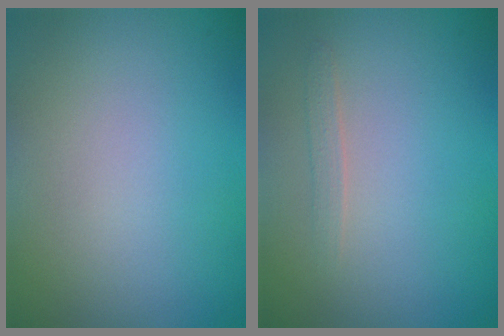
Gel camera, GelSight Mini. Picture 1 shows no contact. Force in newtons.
{"total": 0.9, "press": 0.8, "slide": 0.1}